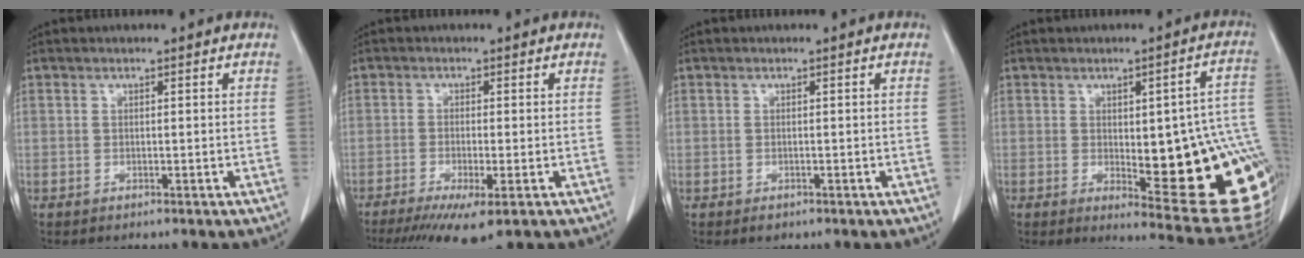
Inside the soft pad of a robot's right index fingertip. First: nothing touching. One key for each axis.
{"total": 7.9, "fx": -5.0, "fy": 0.9, "fz": 6.1, "tx": -0.095, "ty": -0.024, "tz": -0.078}
{"total": 1.0, "fx": -0.6, "fy": 0.7, "fz": 0.3, "tx": -0.002, "ty": 0.000, "tz": -0.005}
{"total": 21.7, "fx": -2.7, "fy": 5.4, "fz": 20.9, "tx": -0.172, "ty": 0.010, "tz": -0.009}